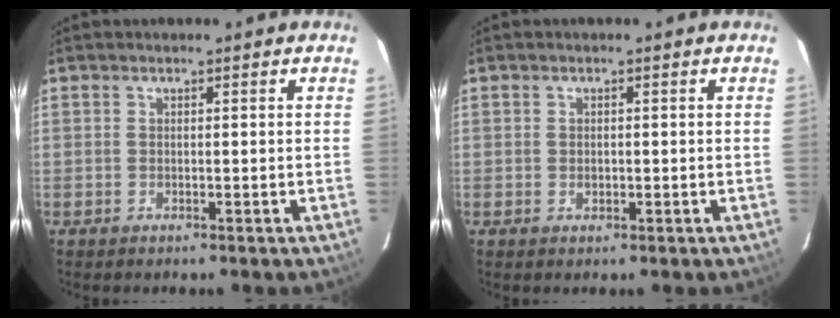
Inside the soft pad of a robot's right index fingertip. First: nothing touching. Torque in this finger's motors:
{"motor_torque": [-0.13, -0.08, -0.04, -0.02]}